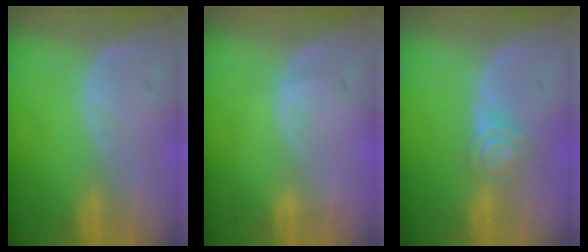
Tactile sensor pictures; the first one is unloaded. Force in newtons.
{"total": 0.6, "press": 0.5, "slide": 0.2}
{"total": 4.3, "press": 3.9, "slide": 1.8}